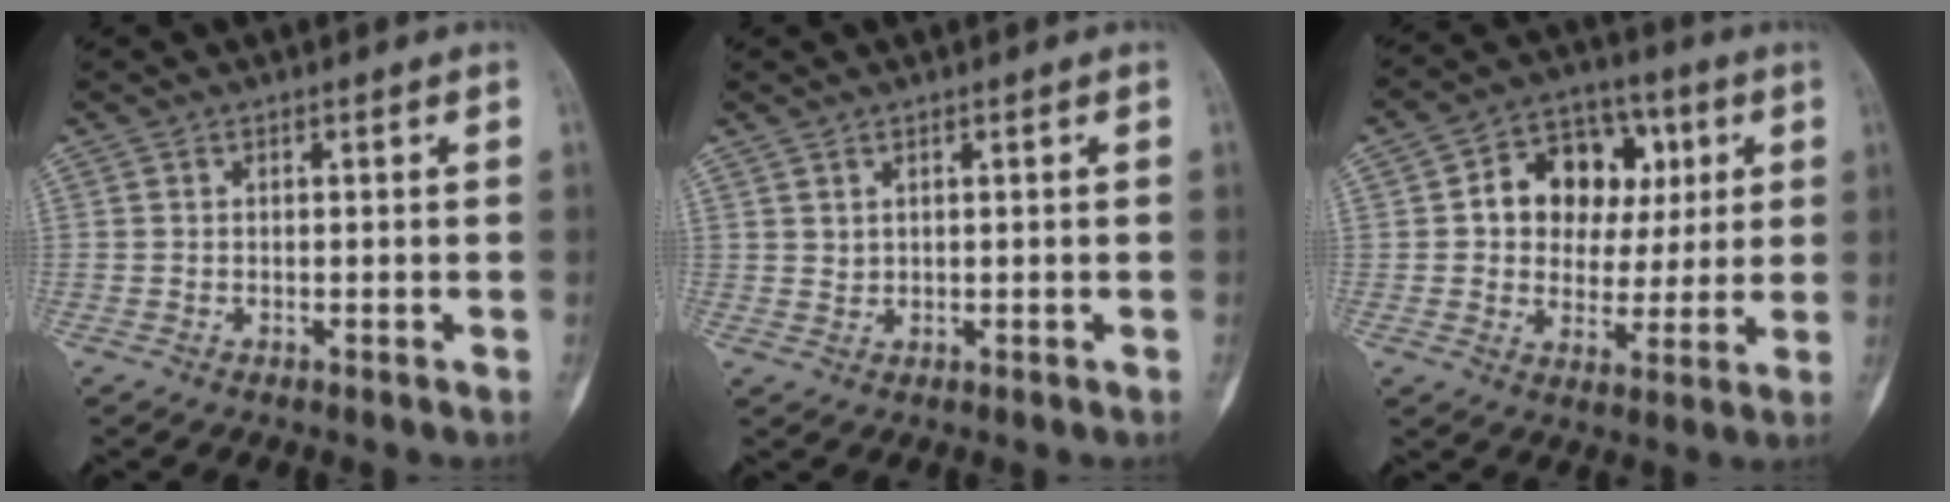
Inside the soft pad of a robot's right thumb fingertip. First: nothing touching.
{"total": 1.2, "force": [0.8, 0.7, 0.5], "torque": [0.000, -0.007, 0.017]}
{"total": 14.5, "force": [3.2, 11.2, 8.7], "torque": [-0.078, 0.014, 0.050]}